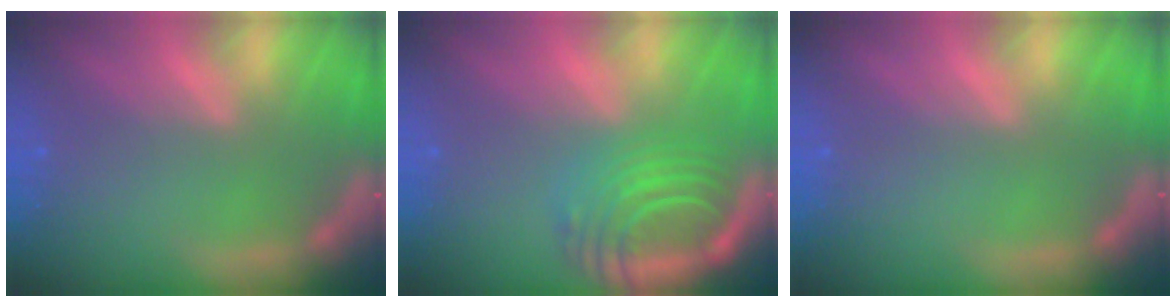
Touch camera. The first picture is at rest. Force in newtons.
{"total": 8.1}
{"total": 0.0}